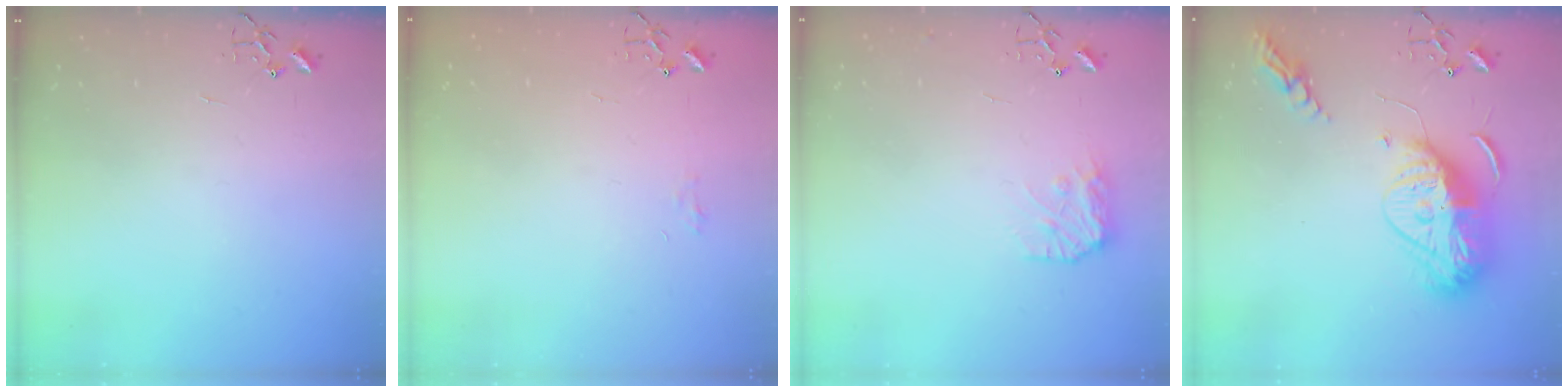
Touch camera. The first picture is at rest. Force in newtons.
{"total": 5.2, "press": 5.2, "slide": 0.7}
{"total": 9.2, "press": 9.2, "slide": 0.3}
{"total": 18.2, "press": 18.2, "slide": 1.6}